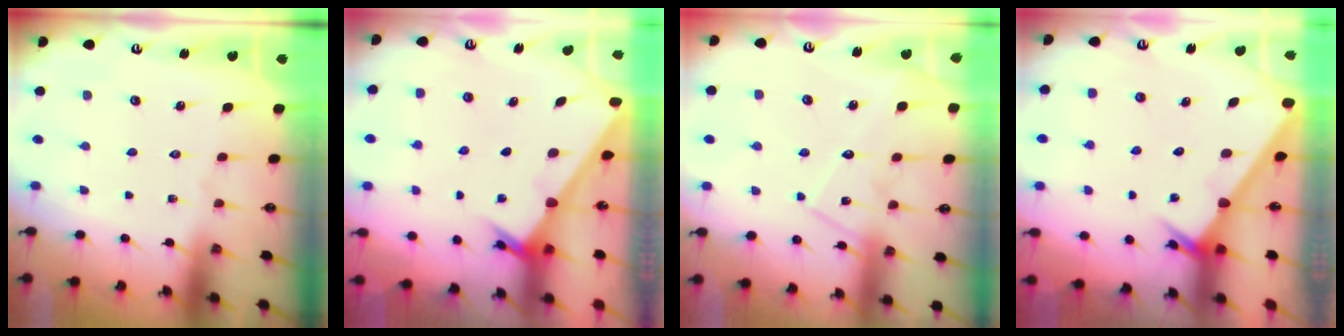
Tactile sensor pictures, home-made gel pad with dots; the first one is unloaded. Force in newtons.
{"total": 2.4, "press": 2.3, "slide": 0.2}
{"total": 10.4, "press": 10.4, "slide": 0.7}
{"total": 2.5, "press": 2.5, "slide": 0.1}